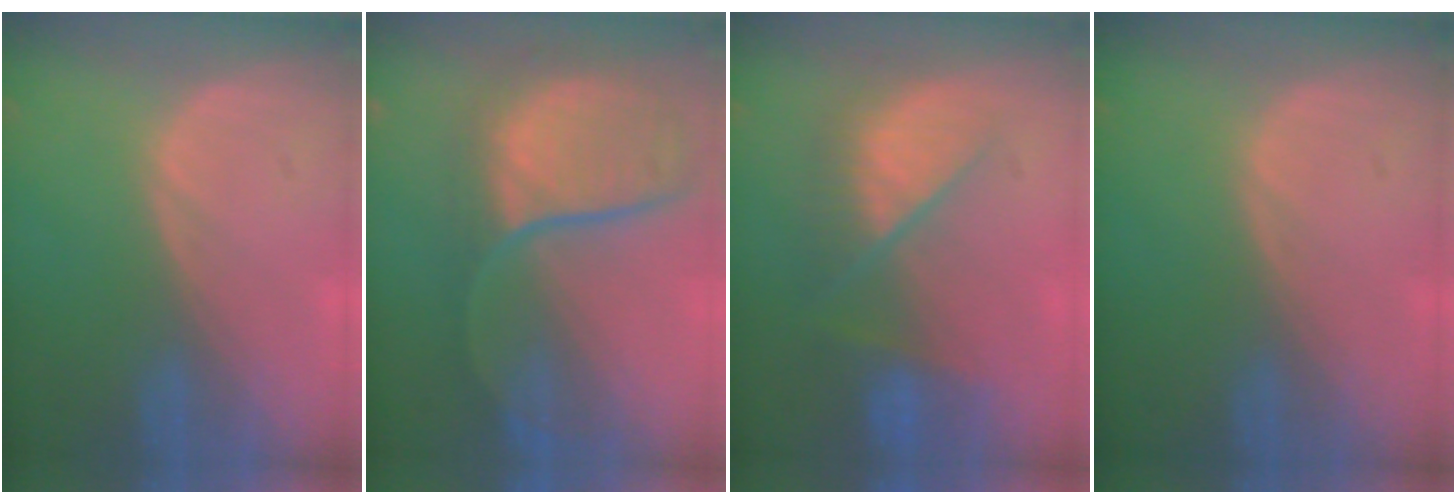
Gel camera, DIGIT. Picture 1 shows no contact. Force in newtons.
{"total": 11.4, "press": 9.7, "slide": 5.9}
{"total": 8.2, "press": 7.7, "slide": 2.9}
{"total": 0.0}